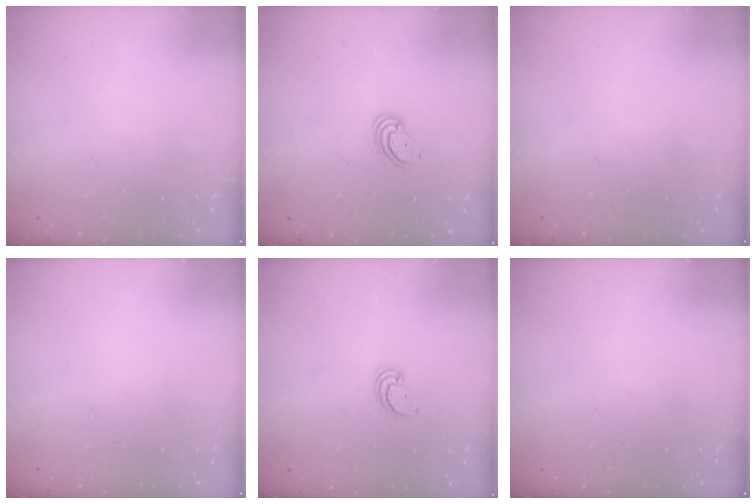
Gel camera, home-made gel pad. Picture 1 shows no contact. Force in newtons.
{"total": 3.2, "press": 3.2, "slide": 0.2}
{"total": 0.0}
{"total": 0.0}
{"total": 2.6, "press": 2.6, "slide": 0.2}
{"total": 0.0}